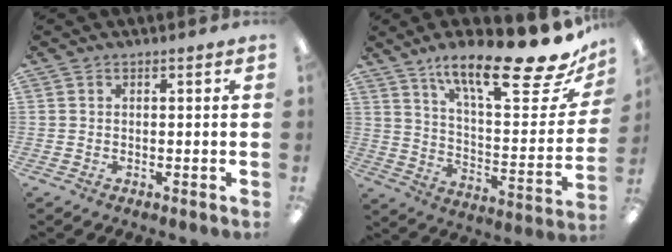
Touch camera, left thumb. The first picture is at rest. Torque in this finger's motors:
{"motor_torque": [0.32, 0.26, 1.21, -1.56, 0.16]}